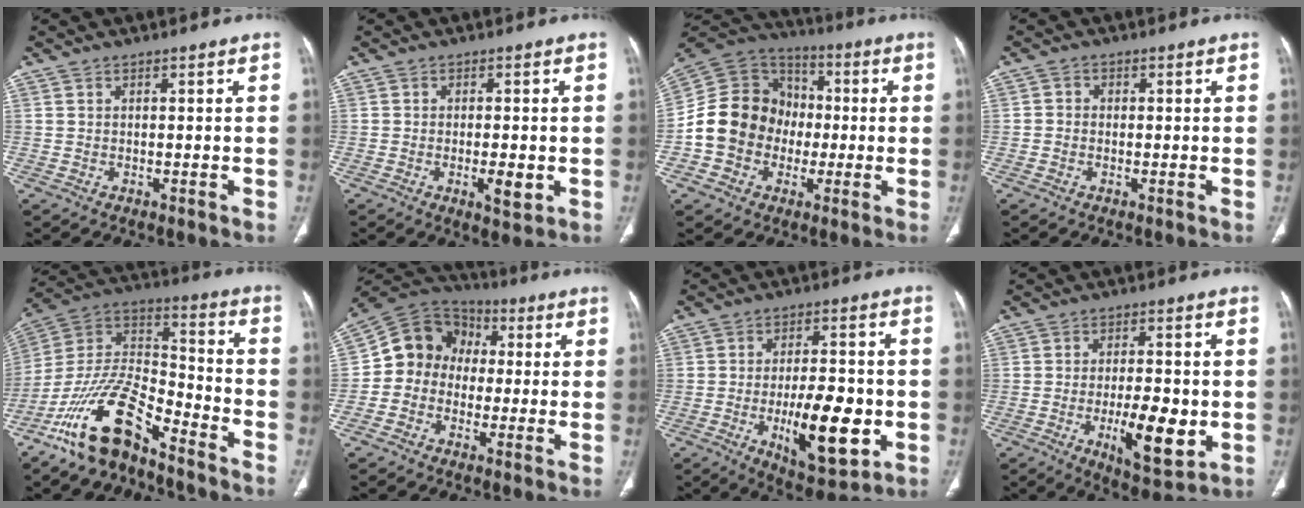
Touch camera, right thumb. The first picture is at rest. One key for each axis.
{"total": 4.5, "fx": -1.1, "fy": 1.6, "fz": 4.0, "tx": -0.059, "ty": -0.007, "tz": -0.015}
{"total": 16.1, "fx": -2.8, "fy": 14.3, "fz": 6.8, "tx": -0.096, "ty": 0.045, "tz": -0.052}
{"total": 1.6, "fx": -0.3, "fy": 1.4, "fz": 0.5, "tx": 0.003, "ty": 0.006, "tz": -0.011}
{"total": 17.4, "fx": -12.0, "fy": 6.3, "fz": 11.0, "tx": -0.190, "ty": 0.087, "tz": -0.226}
{"total": 11.5, "fx": -0.2, "fy": 10.2, "fz": 5.3, "tx": -0.064, "ty": 0.038, "tz": -0.022}
{"total": 15.6, "fx": -4.0, "fy": 6.3, "fz": 13.8, "tx": -0.195, "ty": 0.003, "tz": -0.051}
{"total": 11.9, "fx": -2.8, "fy": 4.3, "fz": 10.8, "tx": -0.158, "ty": -0.009, "tz": -0.037}